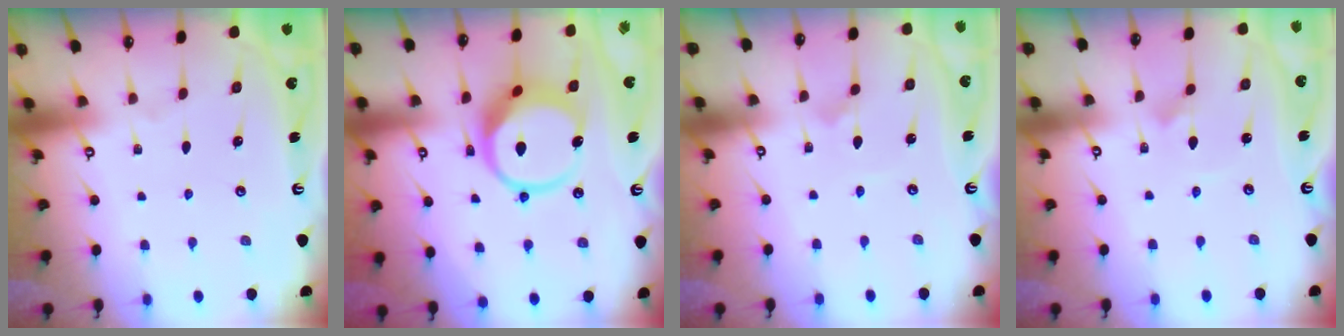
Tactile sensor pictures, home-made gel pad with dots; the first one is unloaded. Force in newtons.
{"total": 11.0, "press": 10.9, "slide": 1.4}
{"total": 0.7, "press": 0.7, "slide": 0.1}
{"total": 2.2, "press": 2.2, "slide": 0.1}